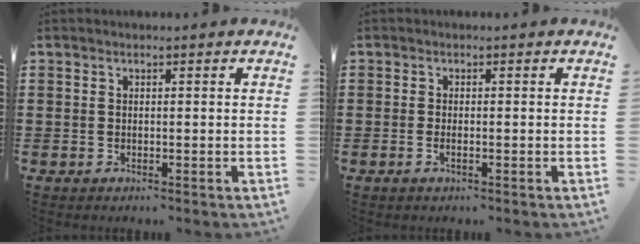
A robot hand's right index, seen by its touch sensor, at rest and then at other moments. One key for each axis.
{"total": 0.8, "fx": -0.4, "fy": 0.2, "fz": 0.7, "tx": -0.015, "ty": -0.003, "tz": -0.007}